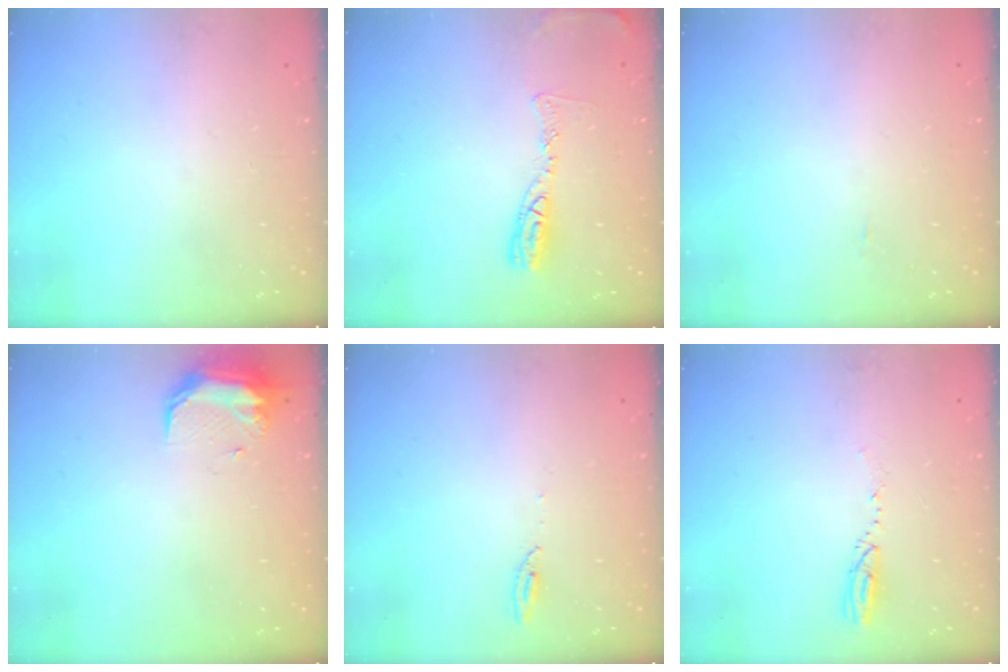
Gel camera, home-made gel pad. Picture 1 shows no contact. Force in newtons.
{"total": 9.2, "press": 9.2, "slide": 0.9}
{"total": 16.9, "press": 3.1, "slide": 16.6}
{"total": 8.7, "press": 8.5, "slide": 1.4}
{"total": 3.7, "press": 3.7, "slide": 0.2}
{"total": 3.4, "press": 3.2, "slide": 1.2}